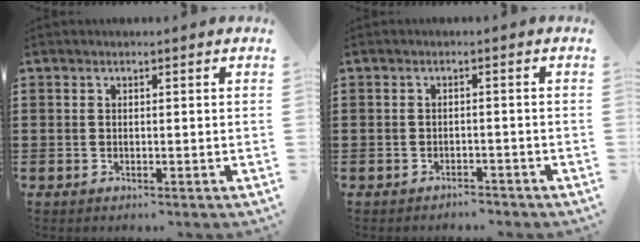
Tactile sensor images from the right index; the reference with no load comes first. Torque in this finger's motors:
{"motor_torque": [1.09, 1.05, 0.03, 0.00]}